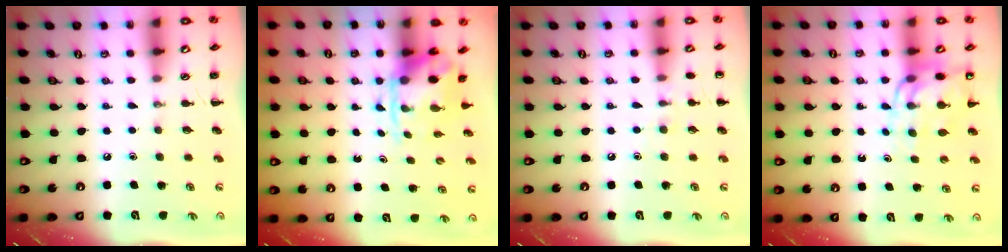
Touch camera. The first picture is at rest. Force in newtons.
{"total": 3.7, "press": 3.7, "slide": 0.8}
{"total": 6.7, "press": 6.4, "slide": 2.0}
{"total": 11.4, "press": 10.9, "slide": 3.2}